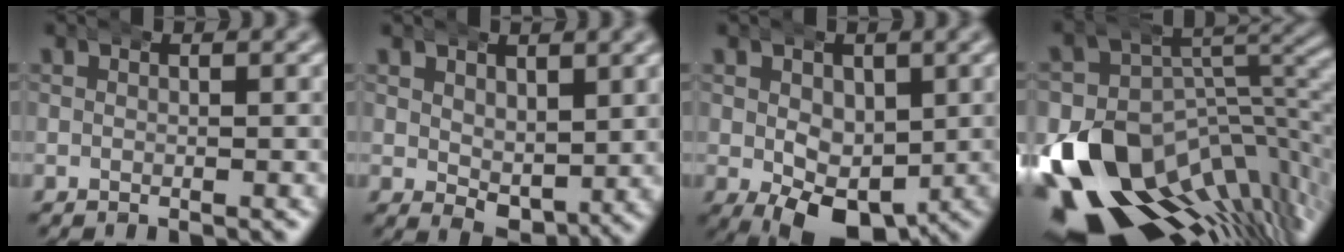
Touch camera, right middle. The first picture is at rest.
{"total": 3.1, "force": [0.6, 1.7, 2.6], "torque": [-0.036, -0.023, 0.021]}
{"total": 6.4, "force": [-2.0, 3.9, 4.7], "torque": [-0.082, -0.044, -0.010]}
{"total": 17.8, "force": [-8.0, 10.9, 11.5], "torque": [-0.171, -0.049, -0.109]}